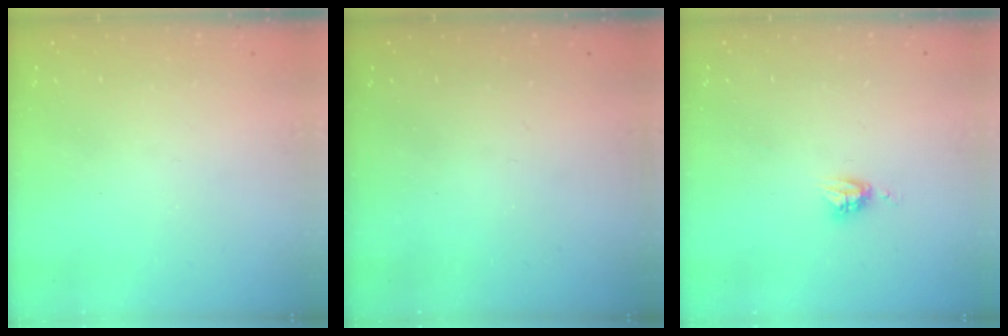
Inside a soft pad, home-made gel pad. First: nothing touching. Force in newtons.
{"total": 0.0}
{"total": 3.8, "press": 3.8, "slide": 0.4}